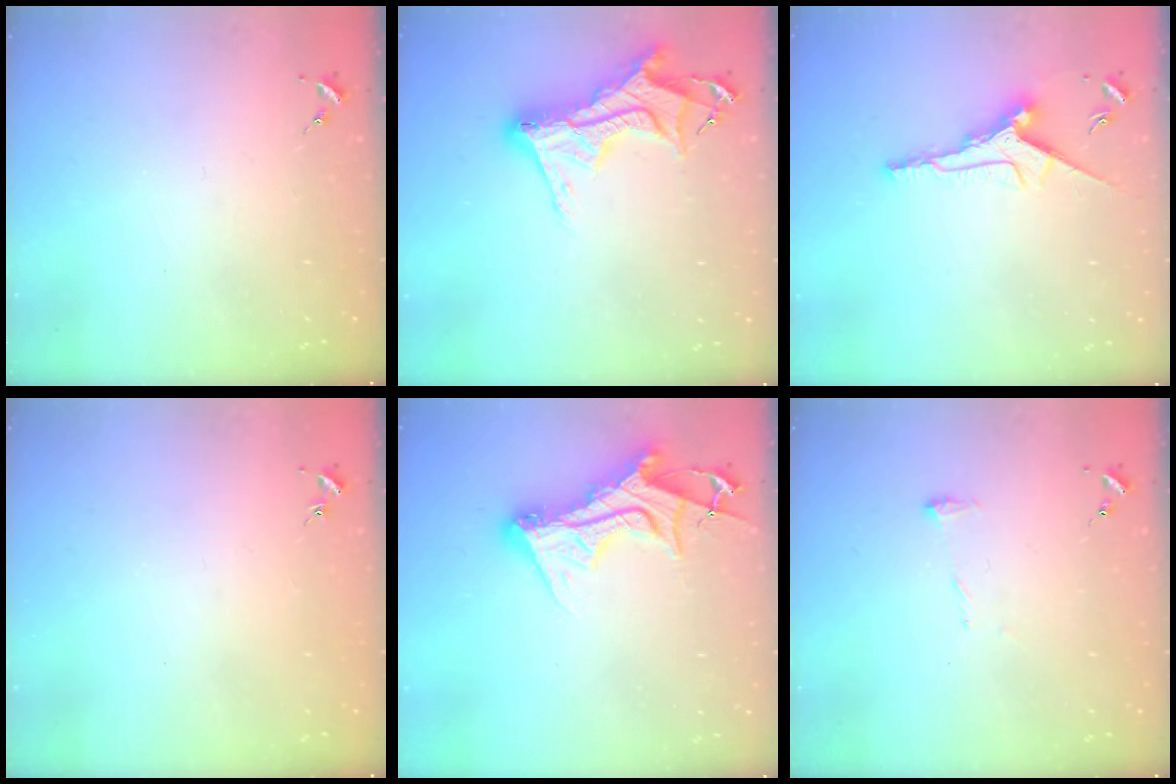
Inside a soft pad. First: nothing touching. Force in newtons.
{"total": 15.8, "press": 15.7, "slide": 1.5}
{"total": 9.6, "press": 9.6, "slide": 0.1}
{"total": 0.9, "press": 0.9, "slide": 0.2}
{"total": 14.9, "press": 14.8, "slide": 1.5}
{"total": 7.6, "press": 7.6, "slide": 0.2}